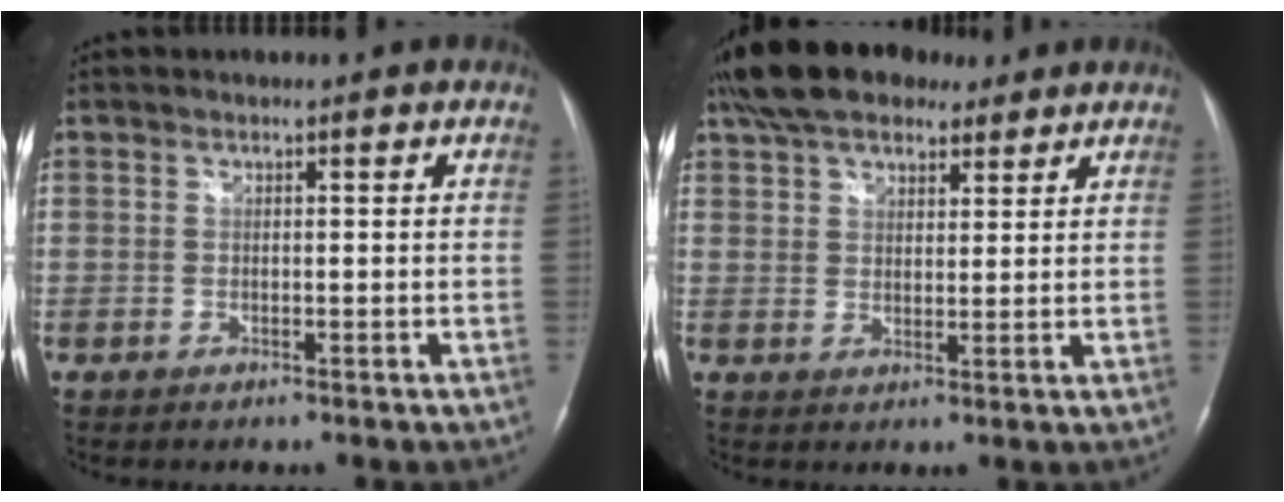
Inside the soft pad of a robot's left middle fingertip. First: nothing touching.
{"total": 13.6, "force": [10.6, 5.4, 6.6], "torque": [-0.117, 0.042, 0.179]}